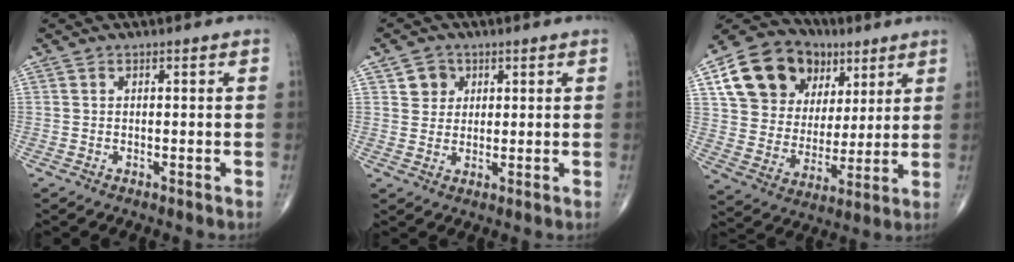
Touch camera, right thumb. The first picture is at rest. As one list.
[{"total": 4.0, "force": [1.7, 3.5, 0.8], "torque": [0.009, -0.005, 0.025]}, {"total": 20.0, "force": [8.8, 15.2, 9.6], "torque": [-0.132, -0.003, 0.159]}]